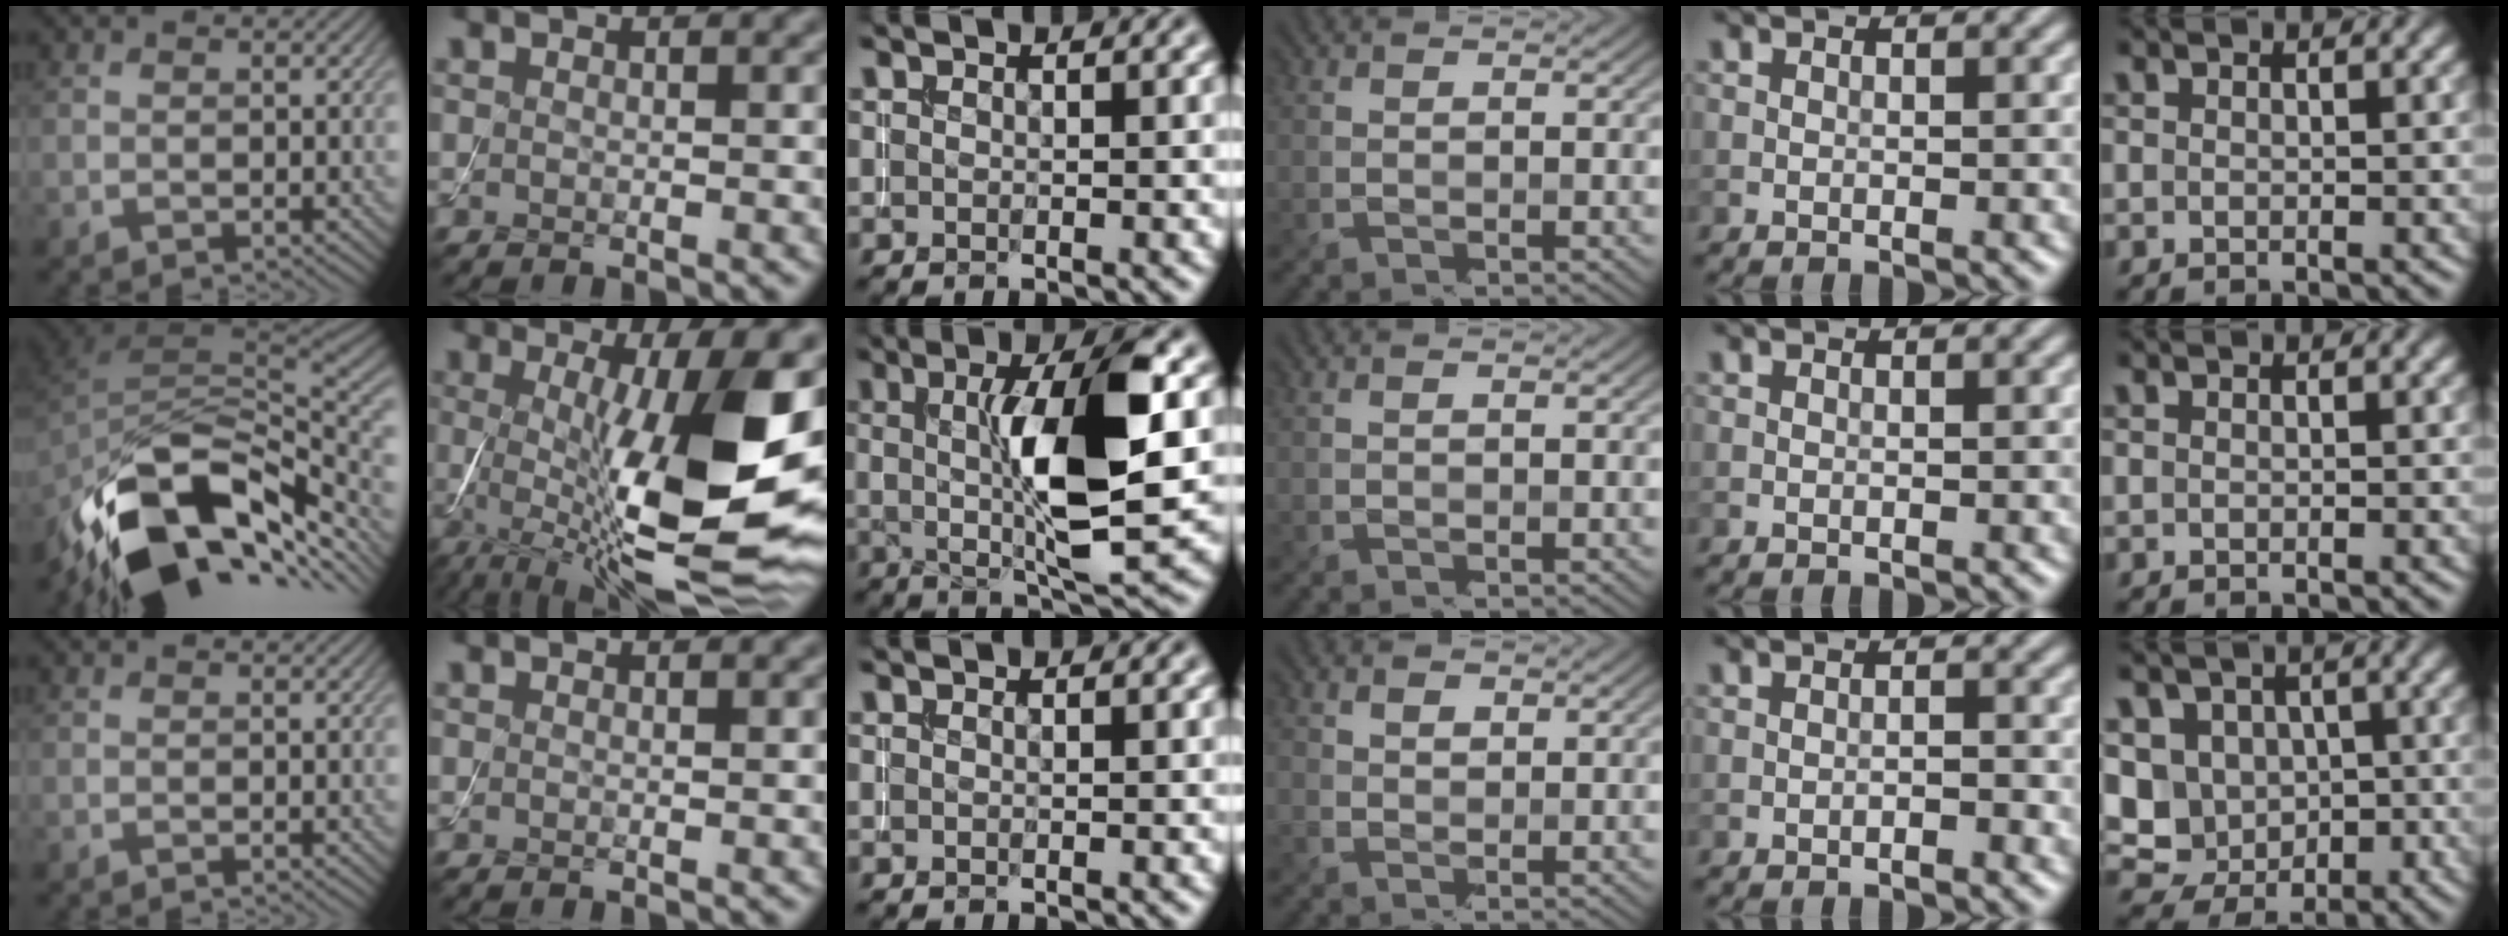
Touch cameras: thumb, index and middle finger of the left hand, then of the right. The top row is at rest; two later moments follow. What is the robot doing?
{"motion": "assemble", "object": "toy tower of hanoi"}